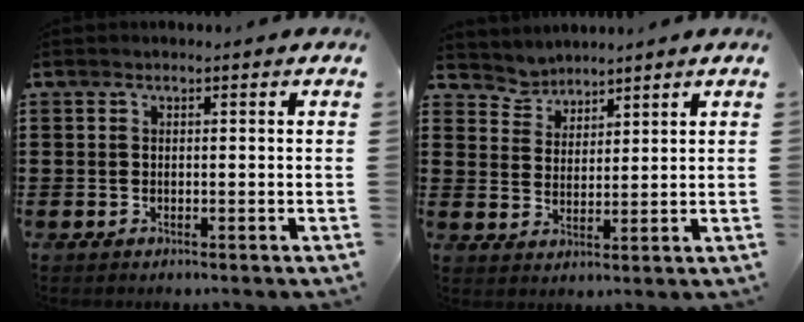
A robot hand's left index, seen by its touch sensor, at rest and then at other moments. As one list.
[{"total": 3.6, "force": [3.4, 1.1, -0.5], "torque": [-0.008, -0.012, 0.063]}]